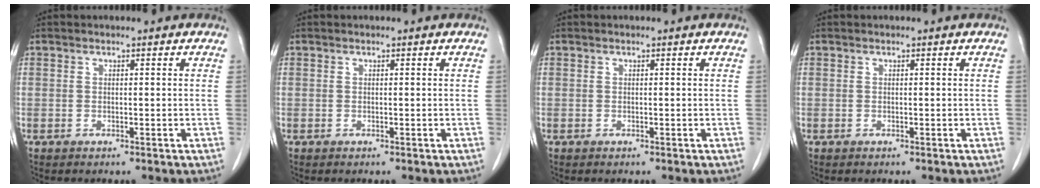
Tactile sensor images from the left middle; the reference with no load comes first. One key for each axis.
{"total": 0.0}
{"total": 0.0}
{"total": 0.0}